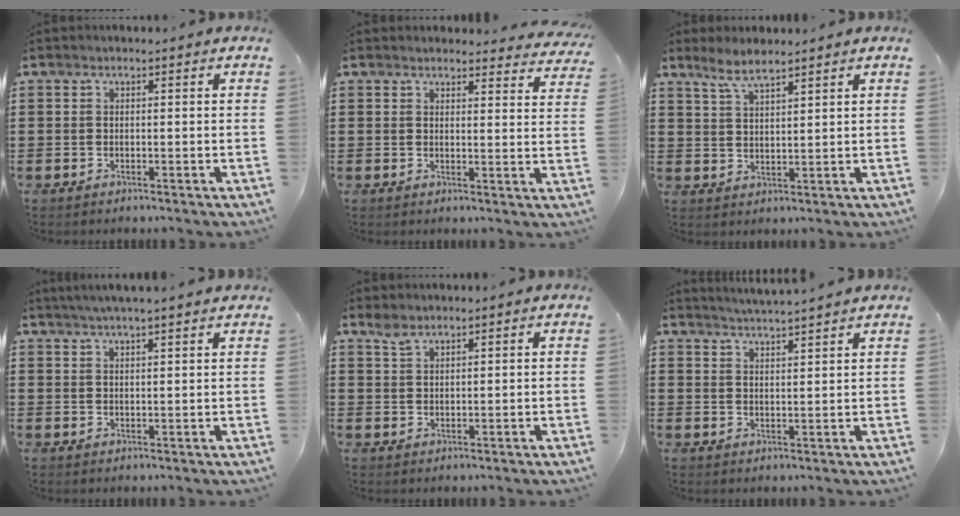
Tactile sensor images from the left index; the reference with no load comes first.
{"total": 2.7, "force": [2.7, 0.5, 0.4], "torque": [-0.009, -0.013, 0.048]}
{"total": 3.7, "force": [3.1, 0.5, 2.0], "torque": [-0.047, -0.001, 0.056]}
{"total": 2.9, "force": [2.6, -0.5, 1.1], "torque": [-0.028, -0.002, 0.047]}
{"total": 1.6, "force": [1.3, 0.5, 0.7], "torque": [-0.018, 0.000, 0.025]}
{"total": 3.2, "force": [3.0, -0.9, 0.2], "torque": [-0.013, -0.017, 0.053]}